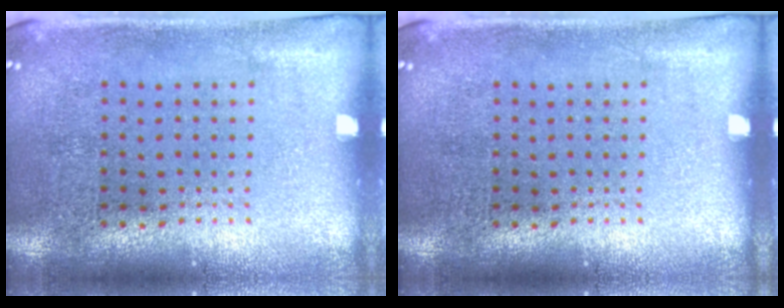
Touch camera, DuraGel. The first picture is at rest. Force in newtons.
{"total": 0.0}